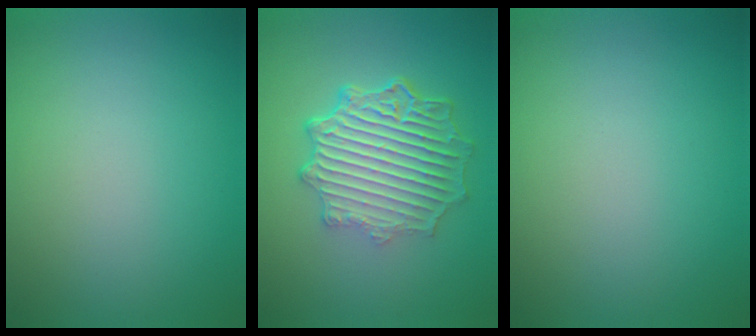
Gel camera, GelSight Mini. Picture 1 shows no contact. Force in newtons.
{"total": 6.9, "press": 5.3, "slide": 4.4}
{"total": 0.0}